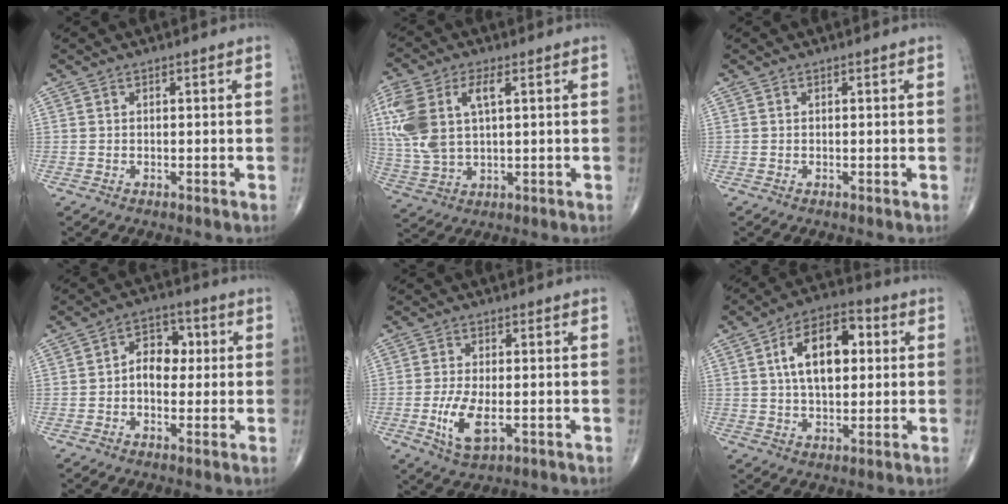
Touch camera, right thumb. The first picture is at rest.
{"total": 14.5, "force": [3.7, 7.6, 11.8], "torque": [-0.282, 0.009, 0.076]}
{"total": 0.0}
{"total": 7.0, "force": [0.2, 5.0, 4.9], "torque": [-0.050, 0.019, -0.005]}
{"total": 6.9, "force": [-1.7, 2.9, 6.0], "torque": [-0.120, -0.008, -0.027]}
{"total": 13.9, "force": [2.9, 7.7, 11.2], "torque": [-0.170, 0.014, 0.042]}